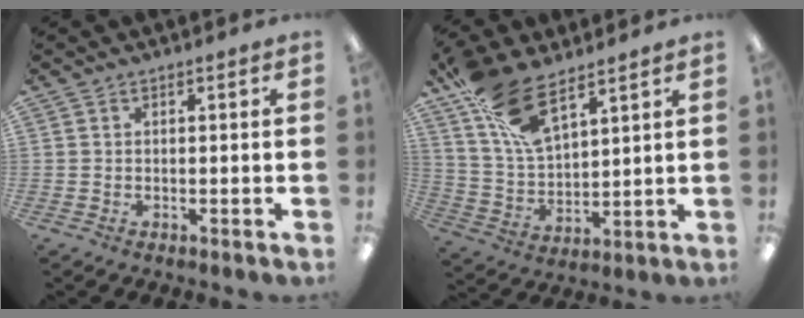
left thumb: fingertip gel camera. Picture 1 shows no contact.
{"total": 14.2, "force": [9.8, 5.7, 8.5], "torque": [-0.186, -0.040, 0.182]}